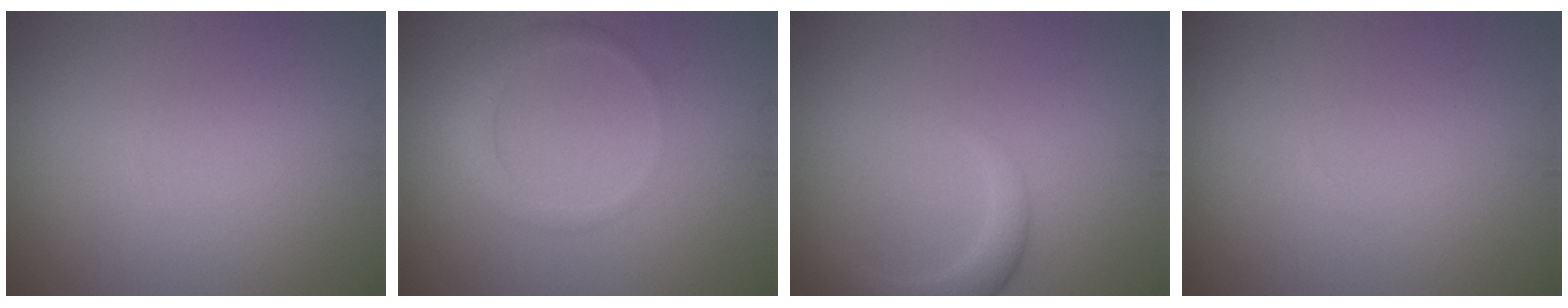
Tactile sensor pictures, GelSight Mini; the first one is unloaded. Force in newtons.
{"total": 1.8, "press": 1.8, "slide": 0.1}
{"total": 2.6, "press": 2.5, "slide": 0.4}
{"total": 0.0}